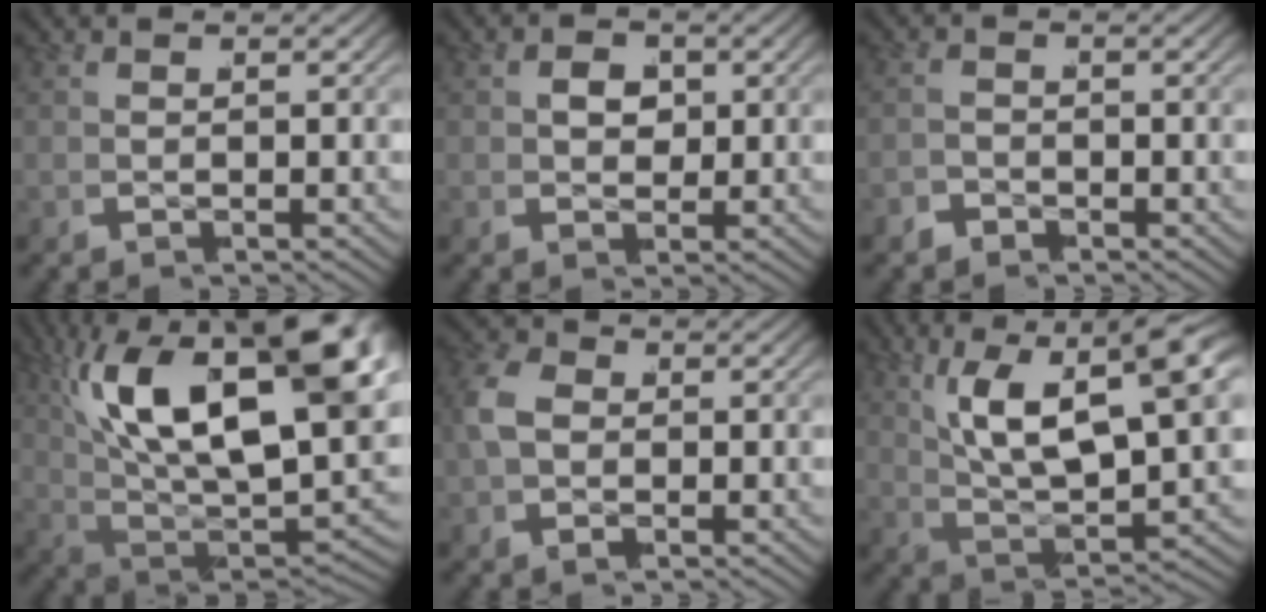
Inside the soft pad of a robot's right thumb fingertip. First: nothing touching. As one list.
[{"total": 2.5, "force": [0.5, 1.8, 1.7], "torque": [-0.029, -0.010, 0.016]}, {"total": 1.5, "force": [-1.3, 0.1, -0.7], "torque": [0.017, 0.000, -0.029]}, {"total": 22.7, "force": [3.1, 13.2, 18.2], "torque": [-0.338, -0.054, 0.071]}, {"total": 4.9, "force": [0.4, 3.9, 3.0], "torque": [-0.082, -0.009, 0.012]}, {"total": 12.3, "force": [1.5, 6.1, 10.6], "torque": [-0.194, -0.013, 0.035]}]